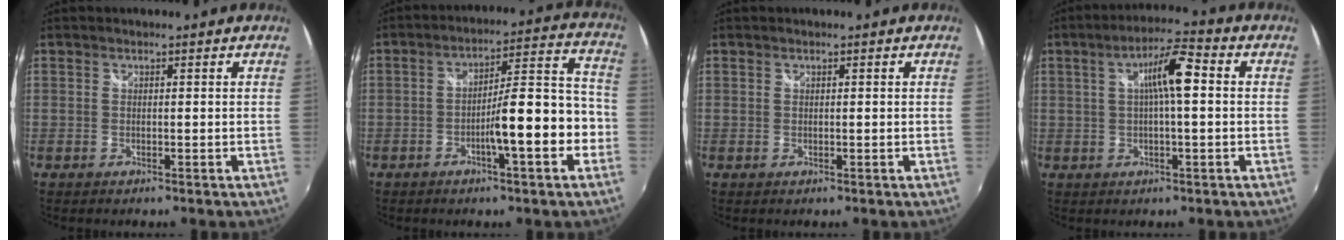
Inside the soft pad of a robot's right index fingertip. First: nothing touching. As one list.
[{"total": 12.2, "force": [-4.3, 1.7, 11.3], "torque": [-0.167, 0.020, -0.062]}, {"total": 0.0}, {"total": 7.7, "force": [1.0, 1.1, 7.5], "torque": [-0.128, 0.014, 0.016]}]